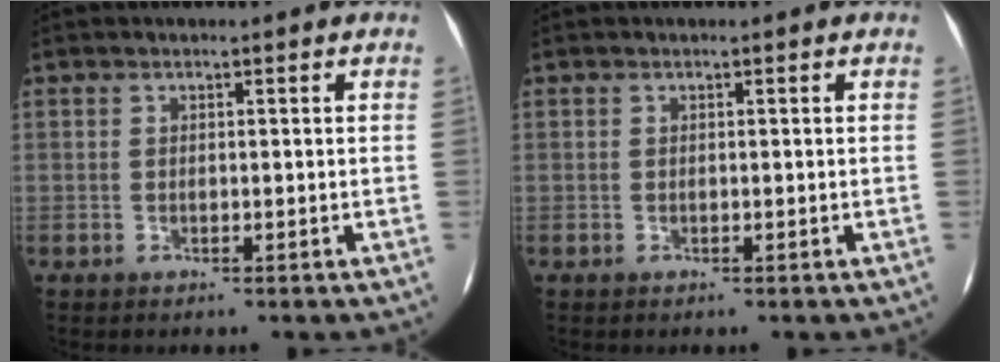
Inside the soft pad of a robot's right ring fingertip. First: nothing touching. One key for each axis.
{"total": 0.0}